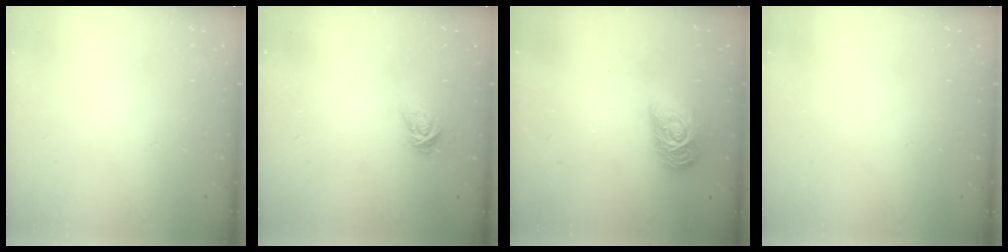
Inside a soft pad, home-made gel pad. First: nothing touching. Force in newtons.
{"total": 6.2, "press": 6.2, "slide": 0.6}
{"total": 12.6, "press": 12.6, "slide": 0.5}
{"total": 0.0}